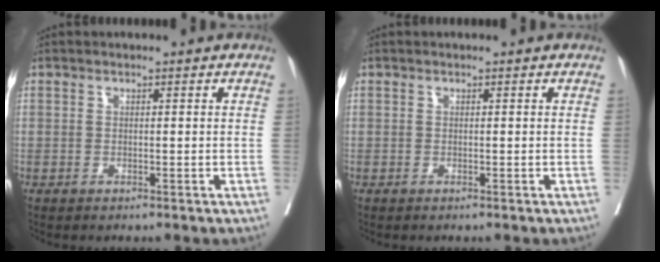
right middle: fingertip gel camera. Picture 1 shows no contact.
{"total": 0.0}